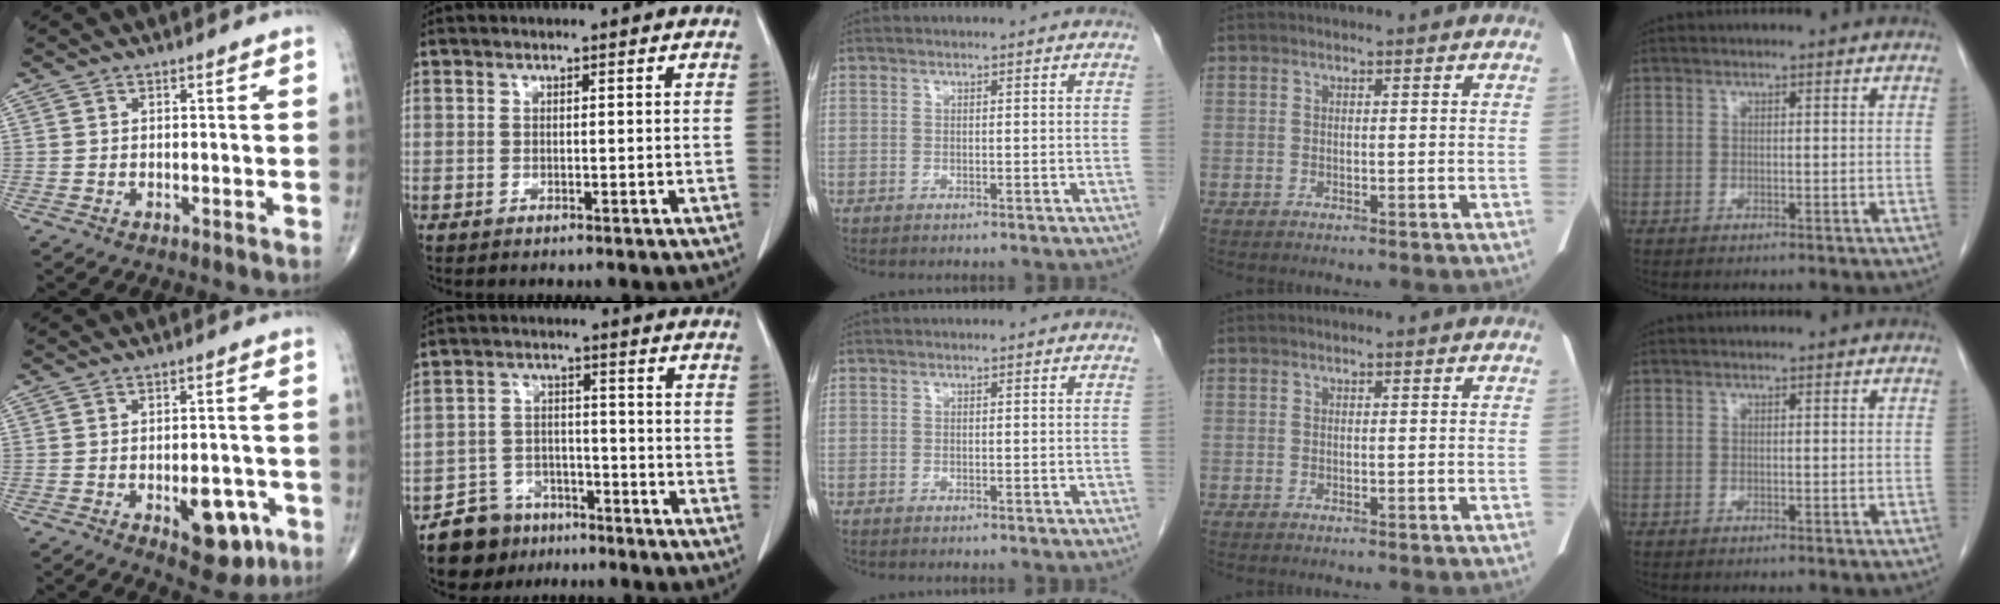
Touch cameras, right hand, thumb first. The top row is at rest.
{"thumb": {"total": 9.7, "force": [-3.8, 4.9, 7.5], "torque": [-0.072, 0.015, -0.041]}, "index": {"total": 7.8, "force": [-5.9, 5.1, 0.5], "torque": [-0.006, 0.019, -0.099]}}